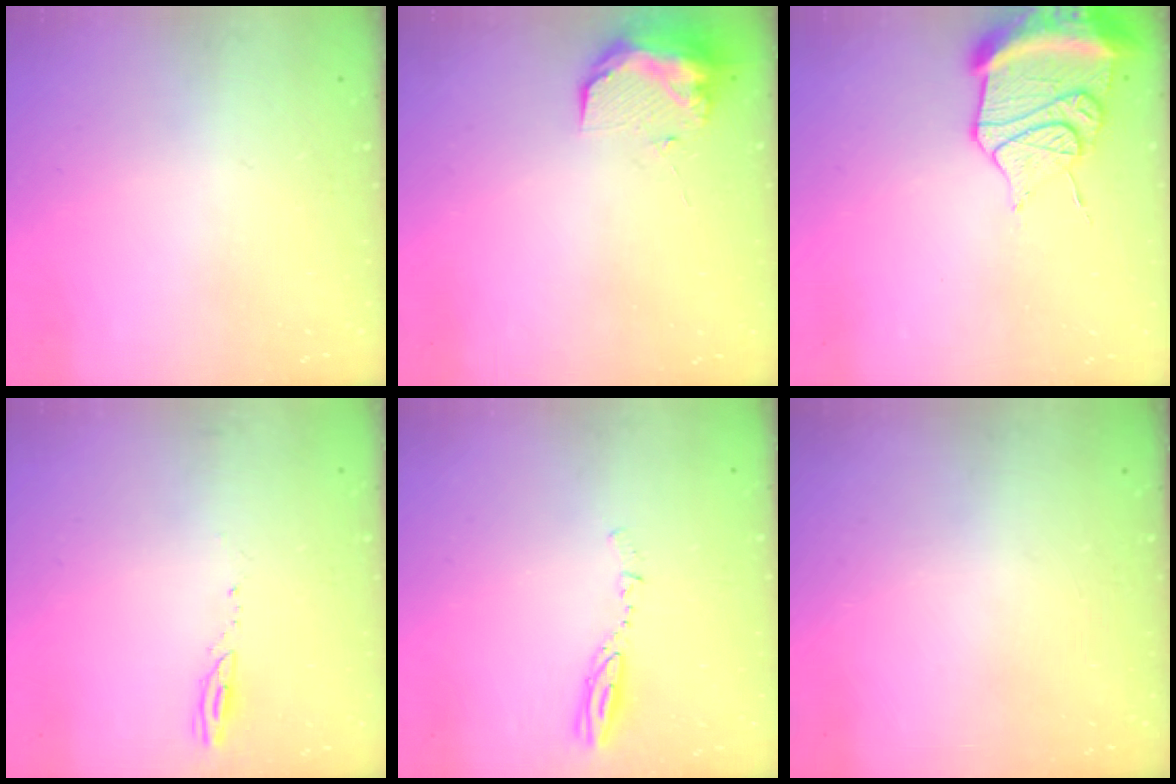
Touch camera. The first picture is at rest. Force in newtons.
{"total": 9.3, "press": 9.2, "slide": 0.7}
{"total": 15.7, "press": 14.5, "slide": 6.0}
{"total": 2.4, "press": 2.4, "slide": 0.3}
{"total": 3.4, "press": 3.4, "slide": 0.2}
{"total": 0.0}